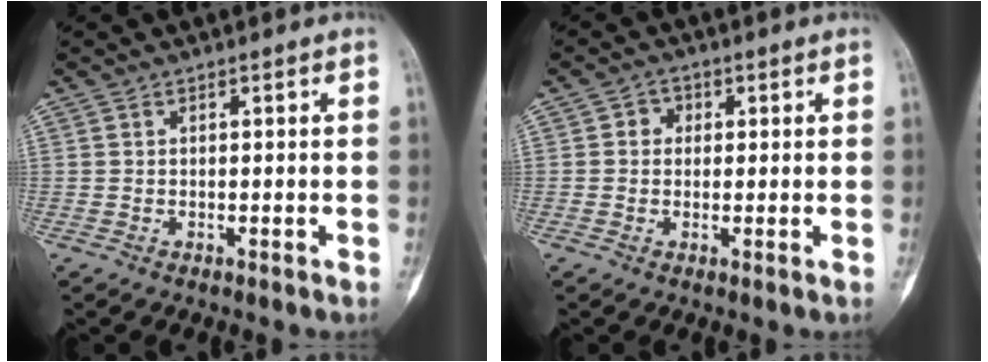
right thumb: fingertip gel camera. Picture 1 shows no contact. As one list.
[{"total": 2.8, "force": [0.5, 2.5, 1.1], "torque": [0.002, 0.005, 0.001]}]